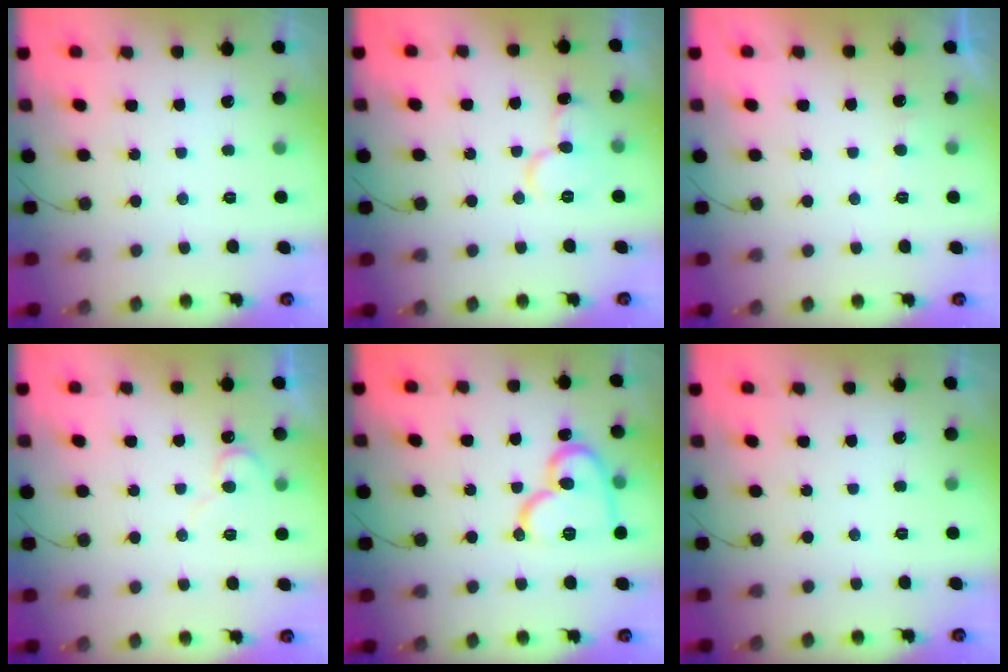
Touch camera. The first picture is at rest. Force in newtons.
{"total": 9.4, "press": 9.3, "slide": 1.2}
{"total": 3.0, "press": 2.9, "slide": 0.4}
{"total": 7.0, "press": 6.9, "slide": 0.7}
{"total": 15.7, "press": 15.6, "slide": 1.6}
{"total": 0.0}